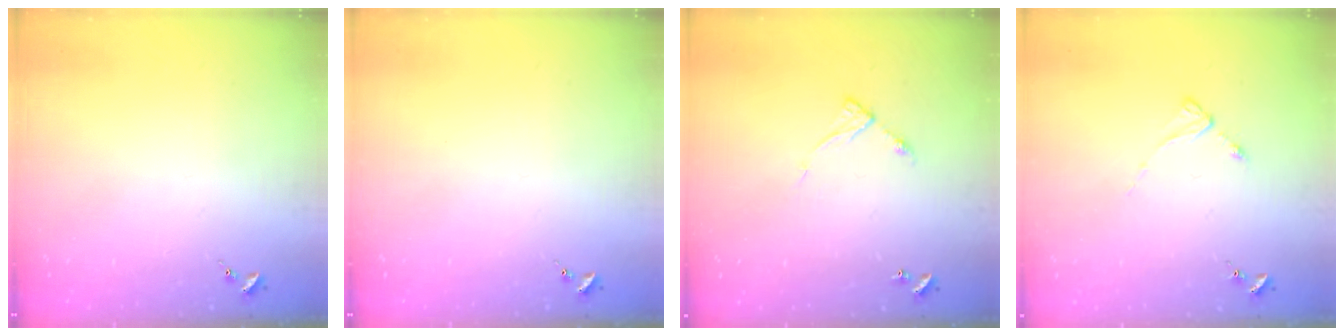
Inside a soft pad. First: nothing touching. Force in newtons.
{"total": 0.0}
{"total": 5.8, "press": 5.7, "slide": 0.6}
{"total": 2.5, "press": 2.5, "slide": 0.3}